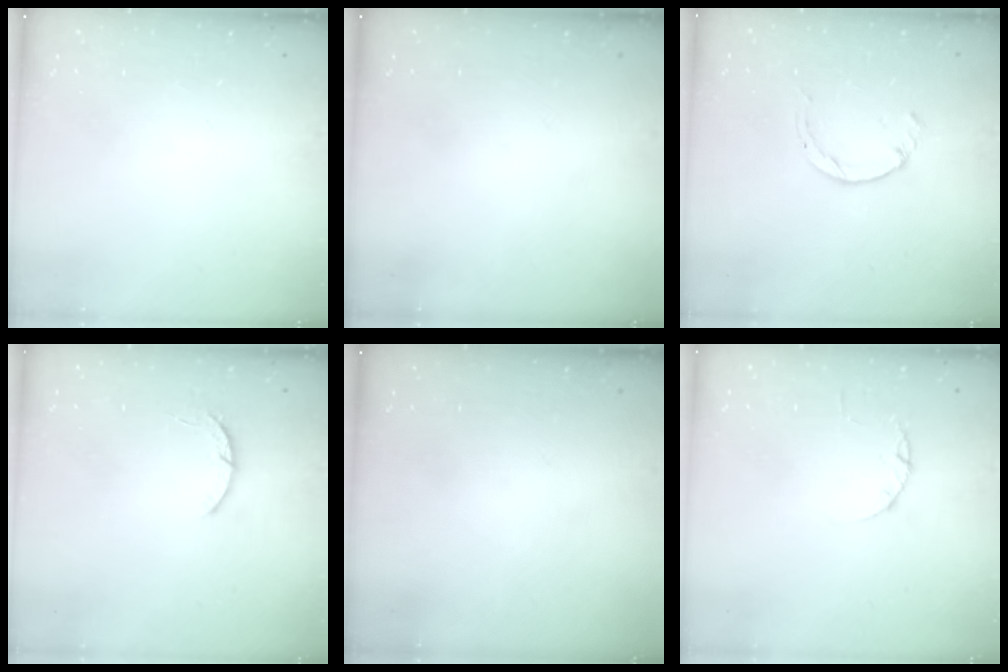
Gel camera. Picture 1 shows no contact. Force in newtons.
{"total": 0.0}
{"total": 1.4, "press": 1.4, "slide": 0.2}
{"total": 2.9, "press": 2.8, "slide": 0.5}
{"total": 0.0}
{"total": 1.7, "press": 1.7, "slide": 0.3}